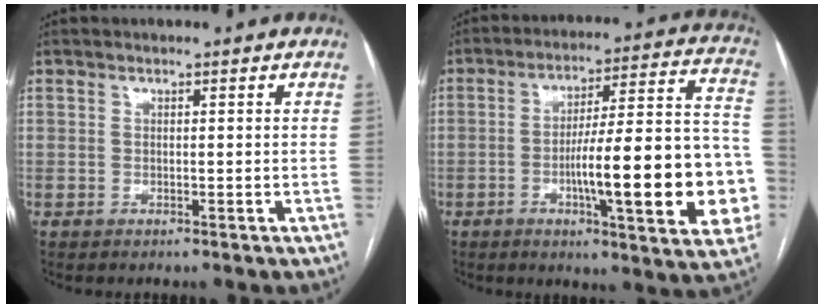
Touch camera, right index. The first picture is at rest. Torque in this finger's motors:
{"motor_torque": [1.98, -0.16, 1.05, 0.21]}